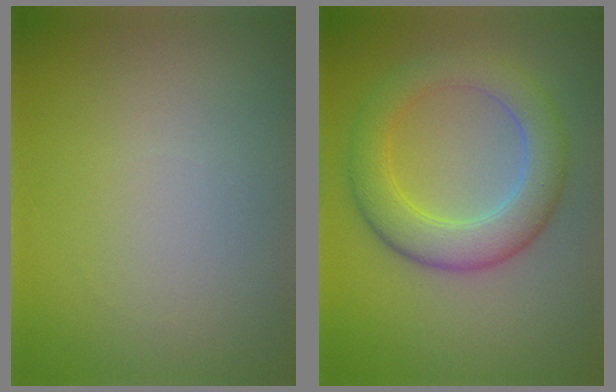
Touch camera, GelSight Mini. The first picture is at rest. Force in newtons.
{"total": 5.7, "press": 5.7, "slide": 0.1}